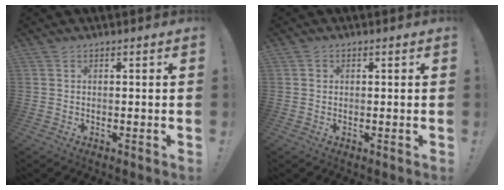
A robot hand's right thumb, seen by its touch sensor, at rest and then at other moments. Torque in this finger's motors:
{"motor_torque": [-0.17, 0.03, -0.43, 0.12, 0.10]}